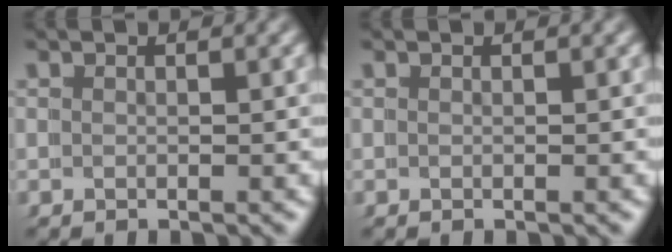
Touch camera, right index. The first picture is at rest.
{"total": 0.0}